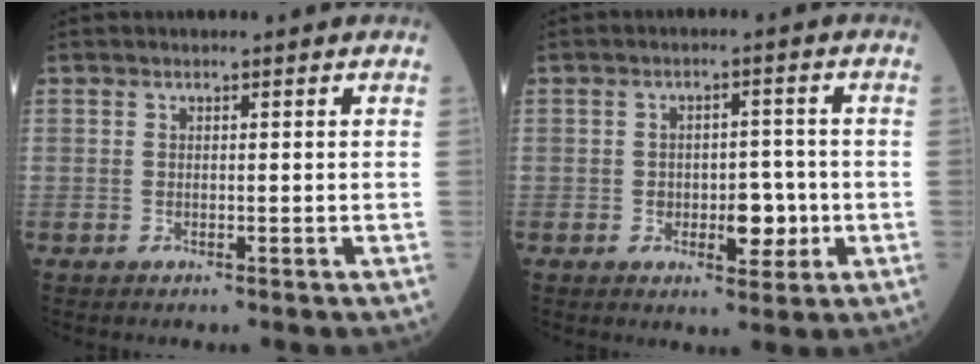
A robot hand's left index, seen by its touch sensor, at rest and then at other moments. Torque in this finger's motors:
{"motor_torque": [0.01, 0.13, 0.08, 0.02]}